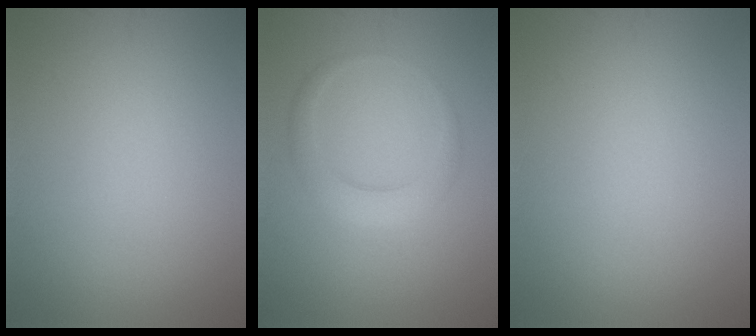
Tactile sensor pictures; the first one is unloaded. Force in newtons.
{"total": 2.8, "press": 2.8, "slide": 0.1}
{"total": 0.0}